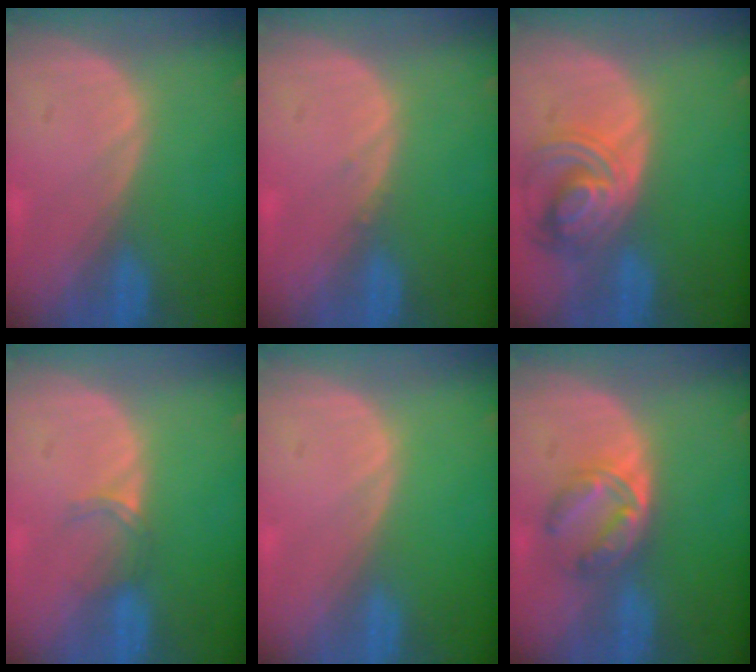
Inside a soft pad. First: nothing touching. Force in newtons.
{"total": 0.5, "press": 0.5, "slide": 0.2}
{"total": 7.8, "press": 6.9, "slide": 3.6}
{"total": 2.2, "press": 1.7, "slide": 1.3}
{"total": 0.0}
{"total": 5.6, "press": 5.4, "slide": 1.4}